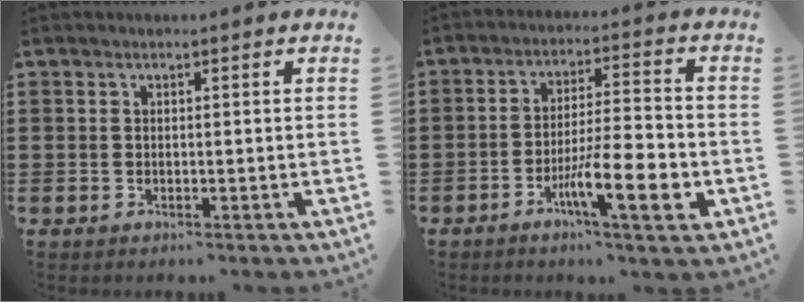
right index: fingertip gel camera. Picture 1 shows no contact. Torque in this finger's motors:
{"motor_torque": [0.41, -0.17, 0.69, 0.21]}